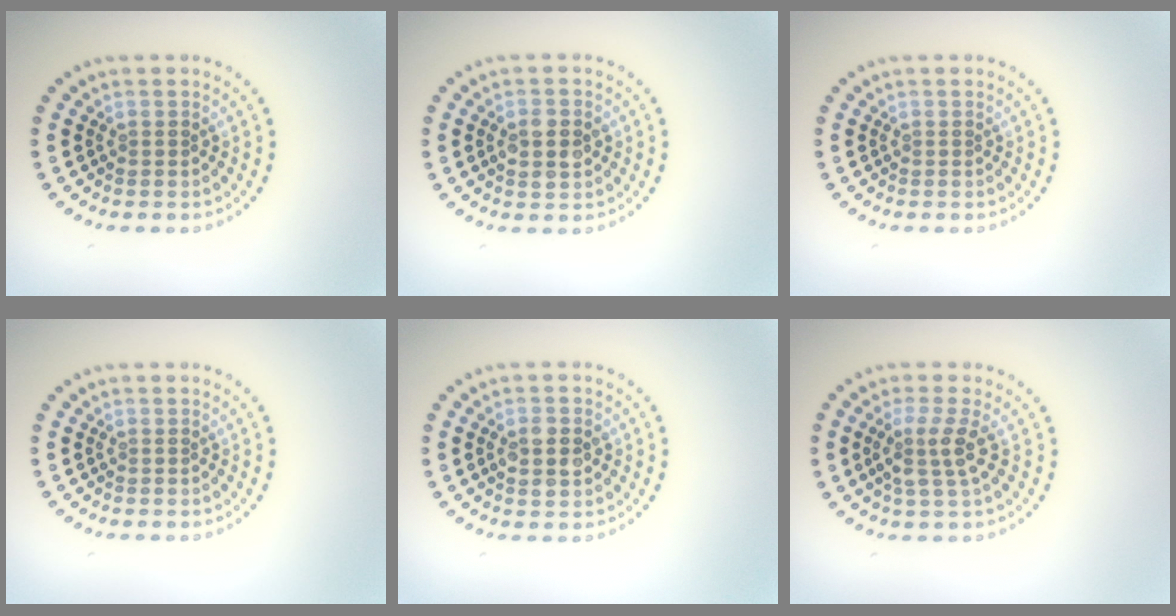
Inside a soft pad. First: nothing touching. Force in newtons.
{"total": 2.7, "press": 2.7, "slide": 0.1}
{"total": 0.0}
{"total": 0.0}
{"total": 2.8, "press": 2.8, "slide": 0.2}
{"total": 2.7, "press": 2.2, "slide": 1.6}